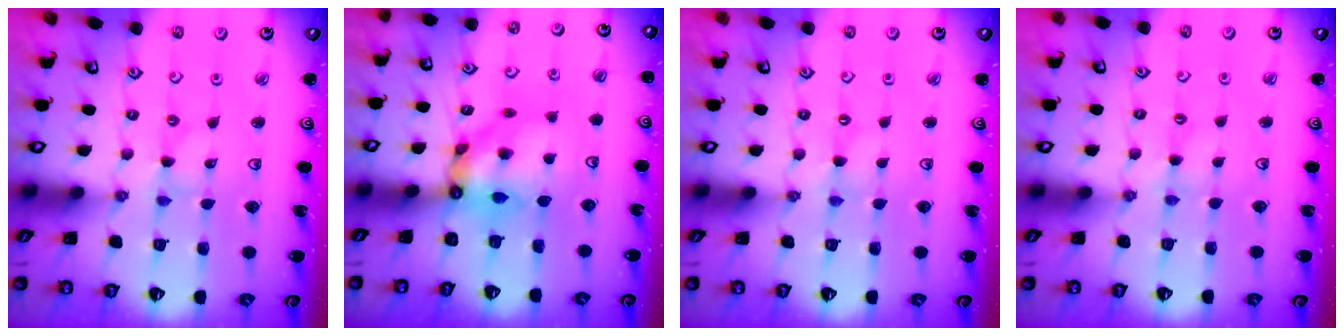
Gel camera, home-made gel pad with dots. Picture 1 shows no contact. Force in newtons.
{"total": 9.7, "press": 9.7, "slide": 1.0}
{"total": 0.0}
{"total": 2.2, "press": 2.2, "slide": 0.3}